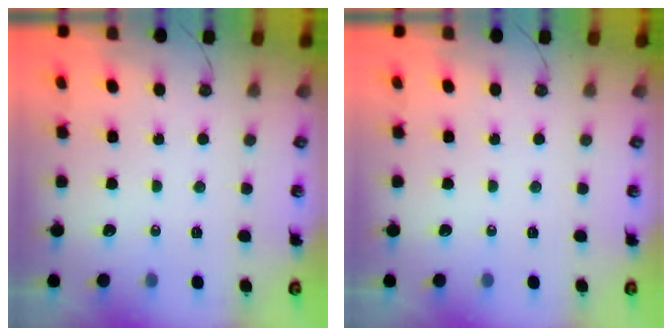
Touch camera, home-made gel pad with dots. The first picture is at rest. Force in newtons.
{"total": 0.0}